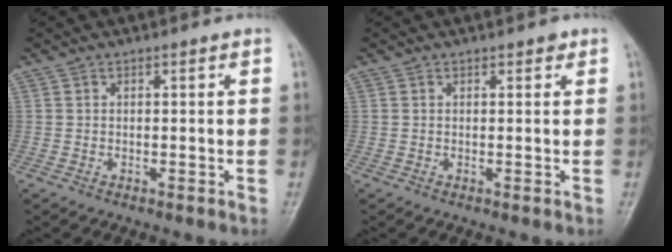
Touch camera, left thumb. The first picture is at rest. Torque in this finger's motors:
{"motor_torque": [0.24, 0.05, 0.06, -0.25, 0.00]}